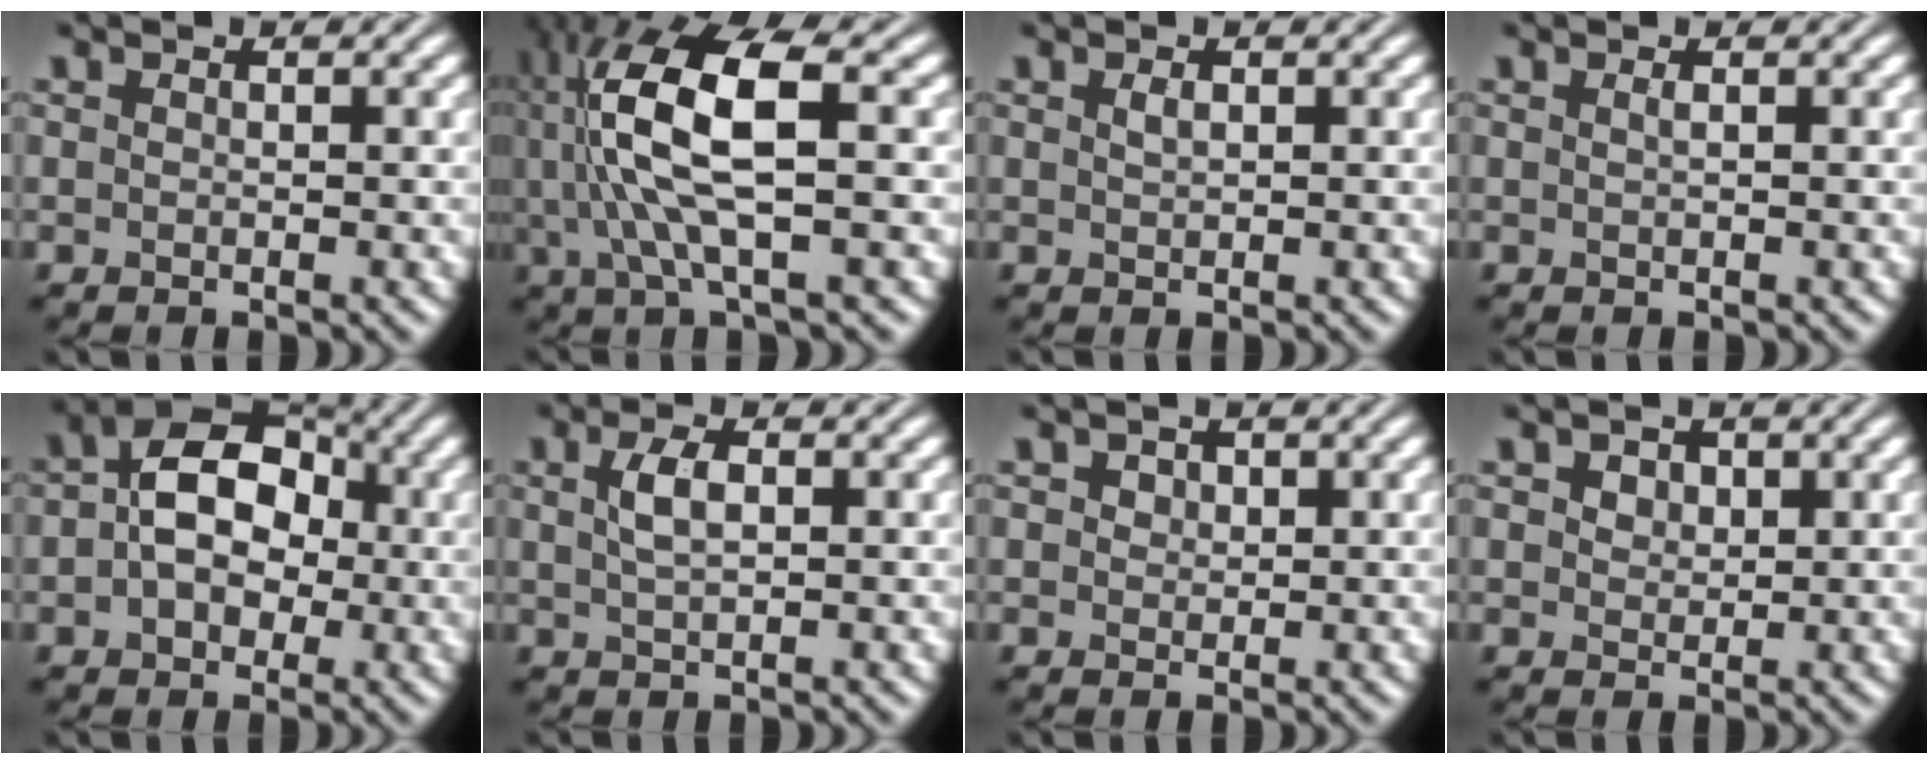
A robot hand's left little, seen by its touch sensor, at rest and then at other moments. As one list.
[{"total": 9.8, "force": [1.2, 3.1, 9.3], "torque": [-0.191, 0.006, 0.024]}, {"total": 0.7, "force": [0.3, 0.3, 0.6], "torque": [-0.014, 0.001, 0.007]}, {"total": 0.6, "force": [0.2, 0.2, 0.5], "torque": [-0.008, 0.004, 0.001]}, {"total": 8.7, "force": [0.3, 6.1, 6.1], "torque": [-0.078, 0.020, -0.015]}, {"total": 2.6, "force": [0.6, 1.2, 2.2], "torque": [-0.048, 0.003, 0.011]}, {"total": 1.7, "force": [0.8, 1.3, 0.8], "torque": [-0.009, 0.009, 0.000]}, {"total": 2.9, "force": [1.5, 2.0, 1.5], "torque": [-0.029, 0.011, 0.012]}]